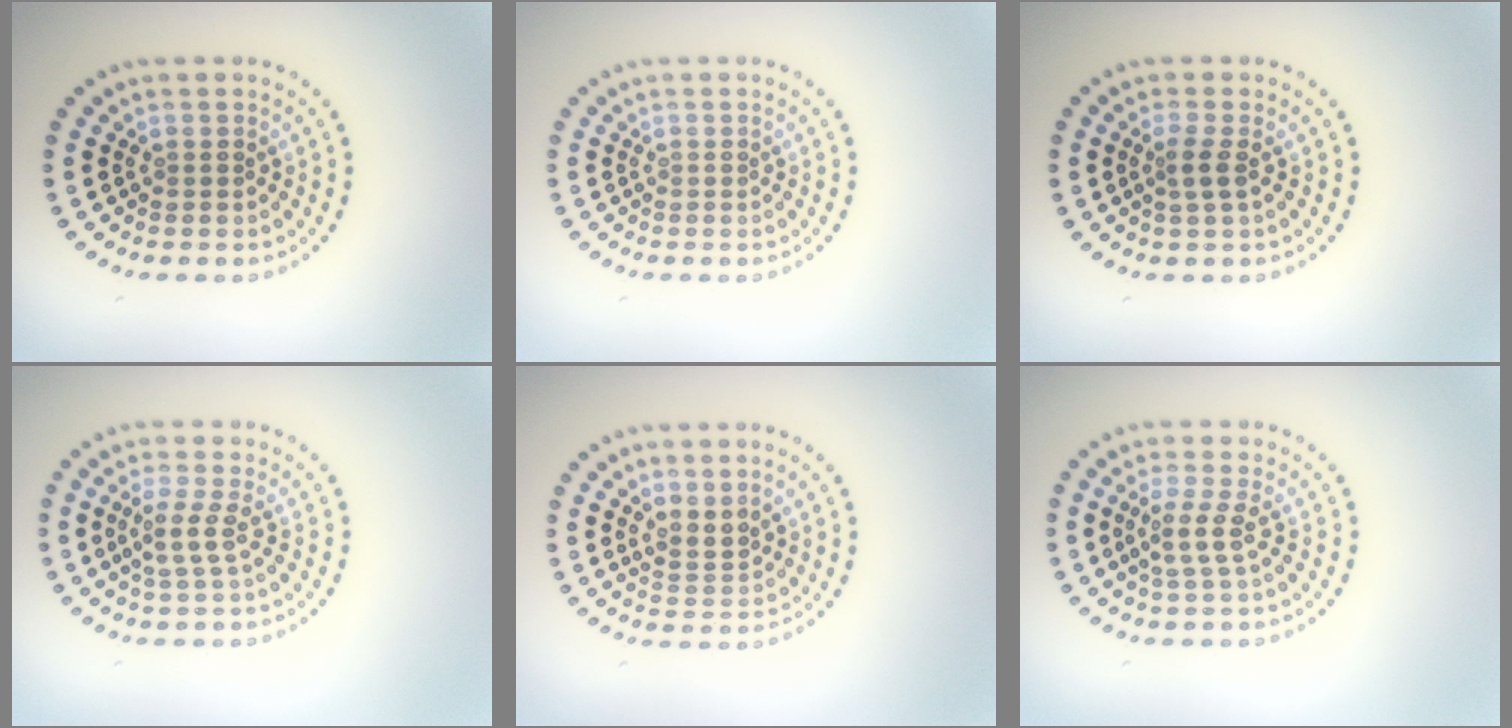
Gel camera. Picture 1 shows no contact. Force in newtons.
{"total": 0.0}
{"total": 1.6, "press": 1.3, "slide": 0.9}
{"total": 2.2, "press": 1.6, "slide": 1.5}
{"total": 2.0, "press": 1.4, "slide": 1.4}
{"total": 2.2, "press": 1.7, "slide": 1.4}